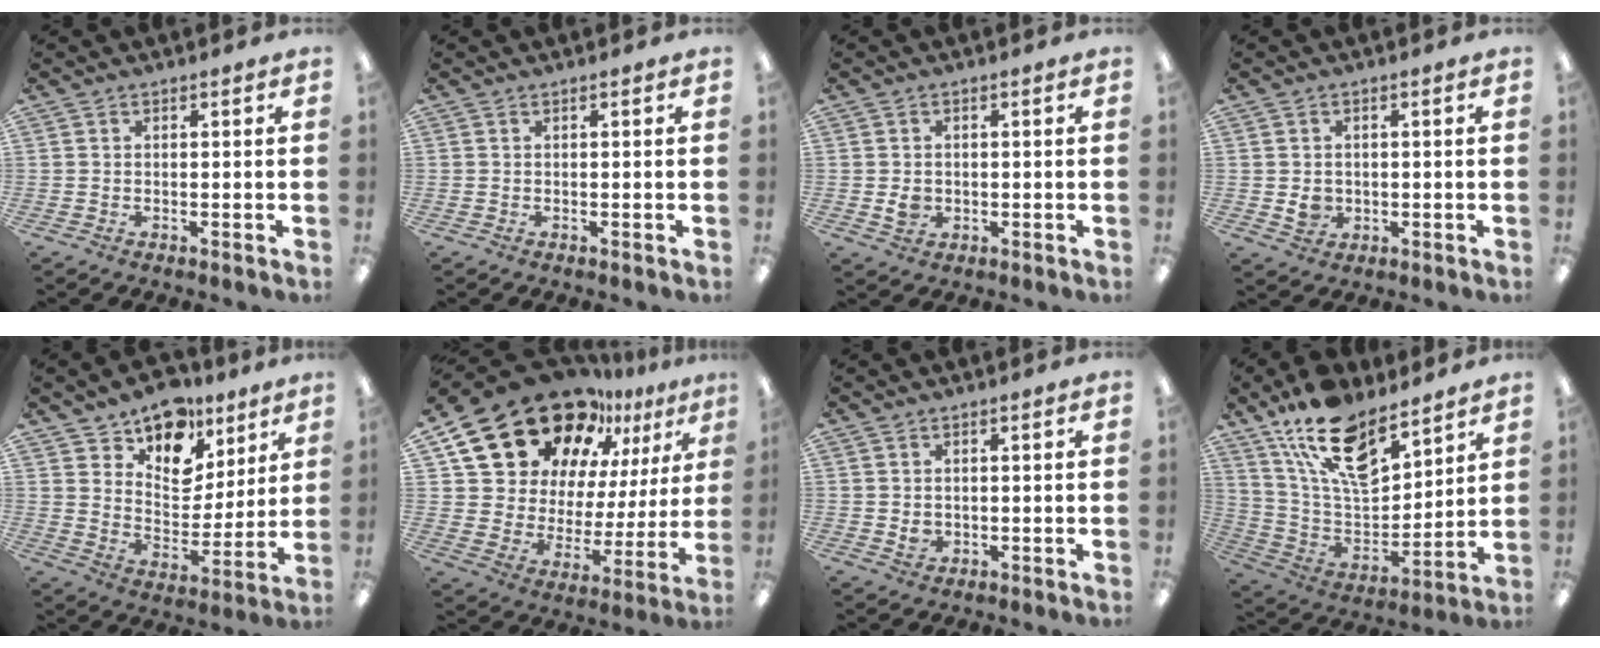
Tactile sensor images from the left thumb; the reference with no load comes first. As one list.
[{"total": 0.0}, {"total": 3.1, "force": [-0.2, 2.7, 1.5], "torque": [-0.011, -0.001, -0.006]}, {"total": 3.4, "force": [-0.1, 3.1, 1.4], "torque": [-0.009, -0.001, -0.003]}, {"total": 13.9, "force": [10.4, 8.3, 4.1], "torque": [-0.074, -0.076, 0.195]}, {"total": 24.3, "force": [18.1, 12.0, 10.9], "torque": [-0.194, -0.122, 0.331]}, {"total": 2.3, "force": [0.4, 2.0, 1.0], "torque": [-0.004, -0.002, 0.004]}, {"total": 18.9, "force": [13.0, 8.8, 10.5], "torque": [-0.193, -0.072, 0.234]}]